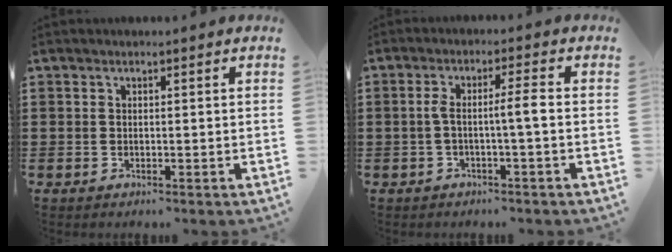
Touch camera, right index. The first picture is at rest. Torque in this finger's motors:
{"motor_torque": [0.79, -0.46, 0.10, 0.11]}